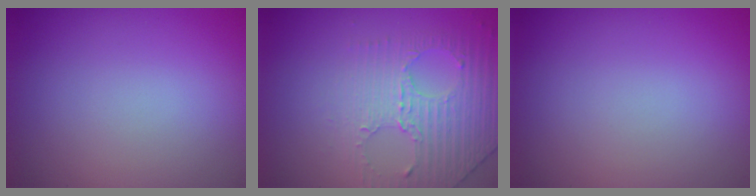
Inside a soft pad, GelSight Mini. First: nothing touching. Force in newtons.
{"total": 4.4, "press": 3.2, "slide": 3.0}
{"total": 0.0}